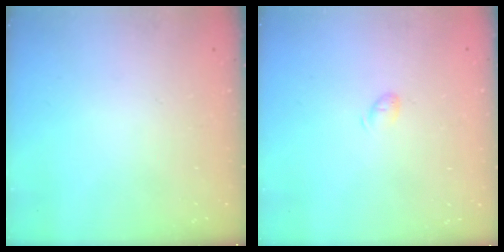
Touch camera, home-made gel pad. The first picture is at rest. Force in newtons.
{"total": 3.9, "press": 3.8, "slide": 0.5}